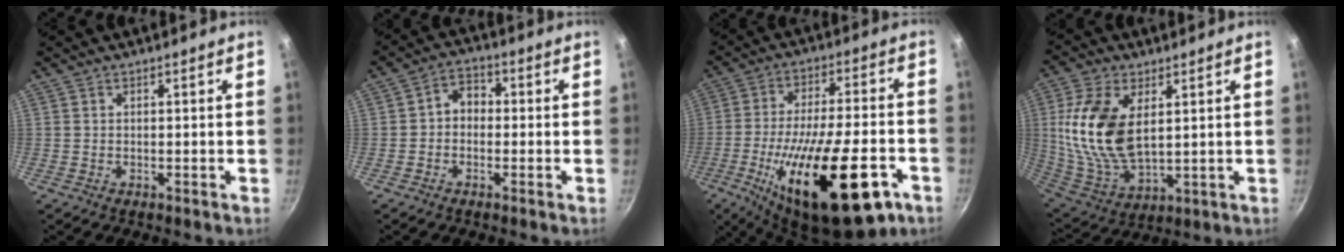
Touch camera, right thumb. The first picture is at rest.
{"total": 4.9, "force": [-0.4, 3.9, 2.9], "torque": [-0.023, 0.017, -0.020]}
{"total": 26.3, "force": [-10.9, 9.4, 22.1], "torque": [-0.334, 0.022, -0.166]}
{"total": 17.0, "force": [3.7, 9.5, 13.6], "torque": [-0.266, -0.021, 0.084]}